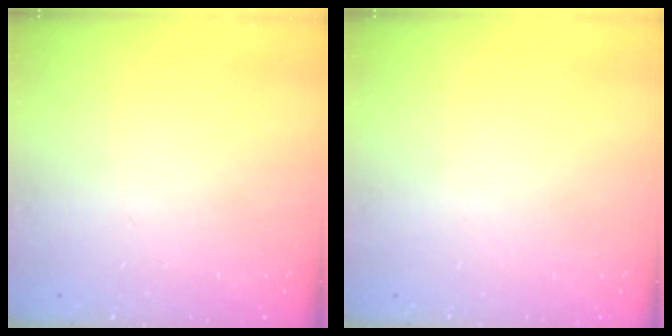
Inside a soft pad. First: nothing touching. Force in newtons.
{"total": 0.0}